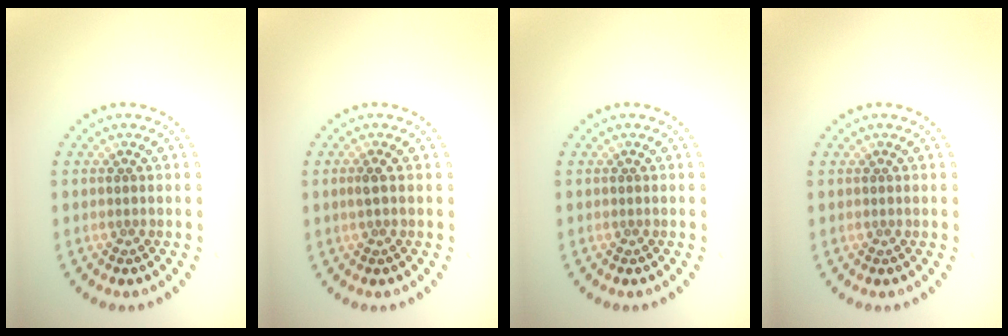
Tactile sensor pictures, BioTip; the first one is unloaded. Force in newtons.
{"total": 0.9, "press": 0.8, "slide": 0.5}
{"total": 0.0}
{"total": 0.0}